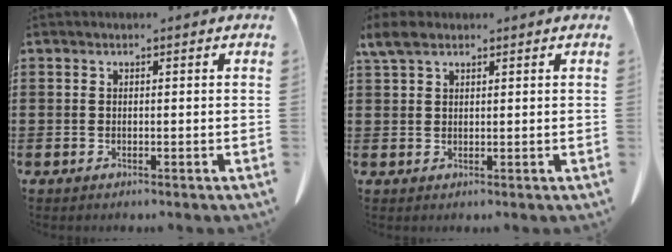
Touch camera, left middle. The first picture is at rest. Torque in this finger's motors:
{"motor_torque": [0.16, 0.04, 0.14, 0.10]}